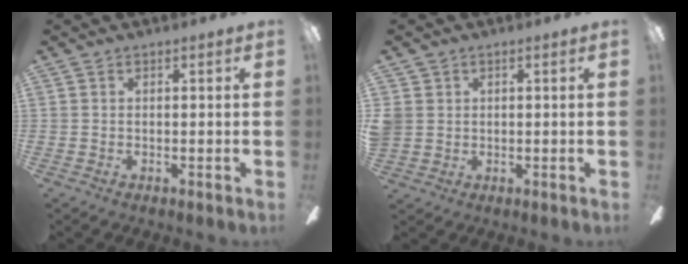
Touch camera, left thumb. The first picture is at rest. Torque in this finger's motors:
{"motor_torque": [0.25, 0.81, 0.44, -0.44, 0.05]}